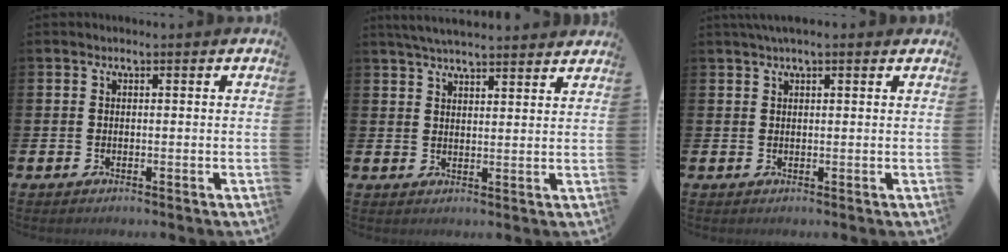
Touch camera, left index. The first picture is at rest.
{"total": 4.6, "force": [4.5, 0.2, 1.0], "torque": [-0.029, -0.017, 0.082]}
{"total": 1.9, "force": [1.7, 0.2, 0.9], "torque": [-0.014, 0.000, 0.028]}